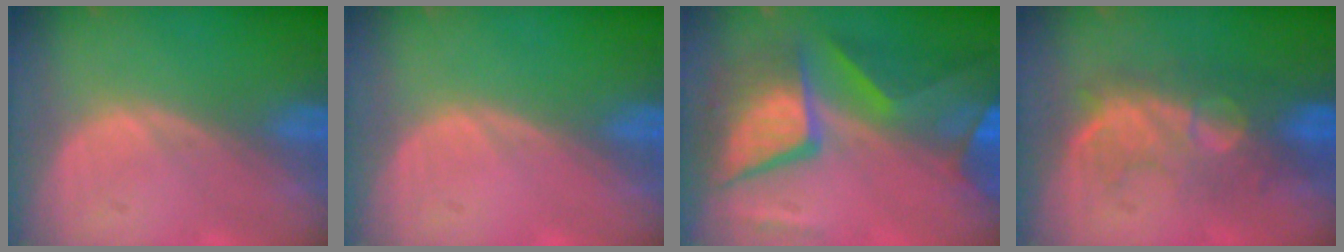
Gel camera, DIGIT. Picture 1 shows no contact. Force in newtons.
{"total": 0.0}
{"total": 11.7, "press": 11.7, "slide": 1.2}
{"total": 7.9, "press": 7.7, "slide": 1.3}